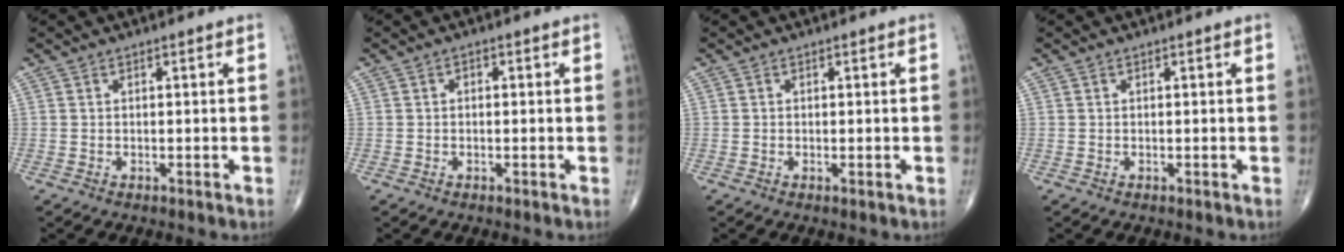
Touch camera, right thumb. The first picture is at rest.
{"total": 0.9, "force": [0.1, 0.6, 0.6], "torque": [-0.005, 0.003, -0.003]}
{"total": 0.0}
{"total": 0.0}